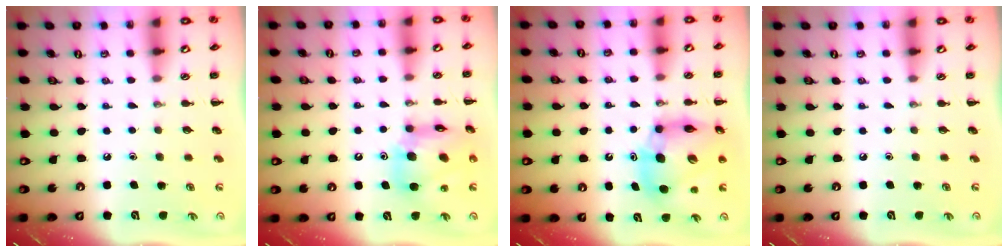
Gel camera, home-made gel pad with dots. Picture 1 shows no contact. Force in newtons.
{"total": 14.1, "press": 13.5, "slide": 4.2}
{"total": 13.5, "press": 12.8, "slide": 4.3}
{"total": 0.0}